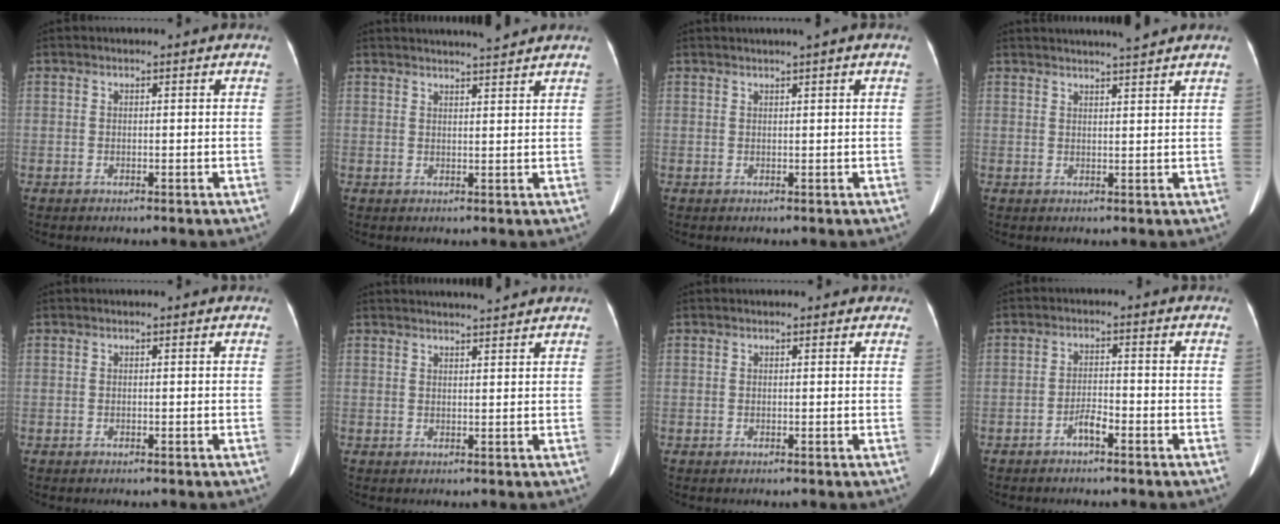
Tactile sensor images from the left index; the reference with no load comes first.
{"total": 6.4, "force": [5.9, -0.5, 2.3], "torque": [-0.037, 0.009, 0.077]}
{"total": 2.9, "force": [2.3, -0.6, 1.7], "torque": [-0.021, 0.020, 0.037]}
{"total": 6.2, "force": [5.6, -0.7, 2.6], "torque": [-0.039, 0.008, 0.073]}
{"total": 0.0}
{"total": 5.3, "force": [5.0, -0.6, 1.6], "torque": [-0.022, 0.013, 0.065]}
{"total": 2.4, "force": [2.0, 0.9, 0.8], "torque": [-0.008, 0.010, 0.011]}
{"total": 2.6, "force": [-1.9, 0.4, 1.7], "torque": [-0.032, 0.003, -0.035]}